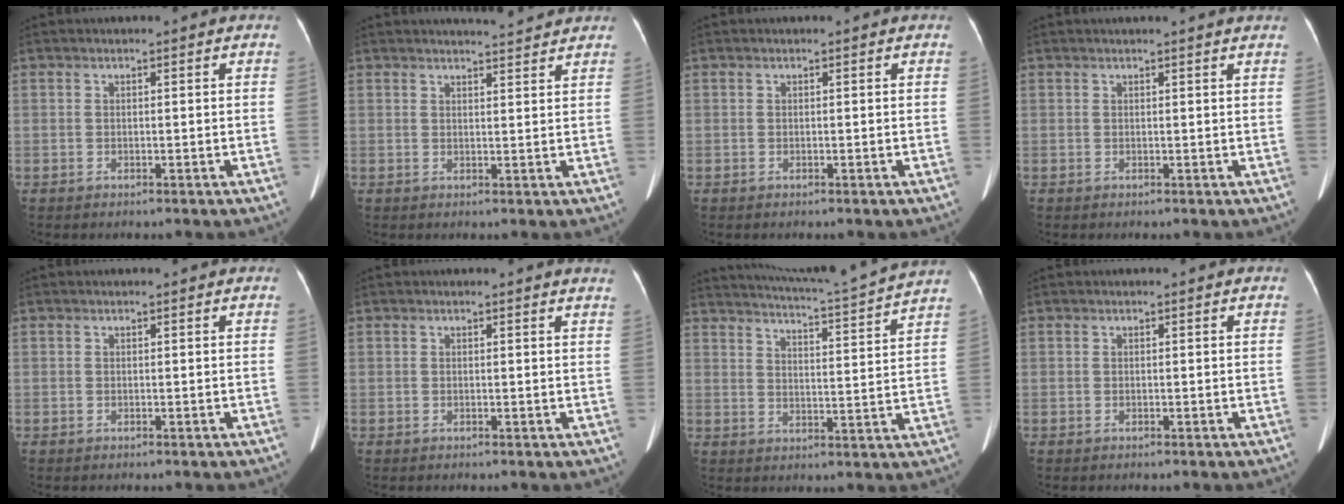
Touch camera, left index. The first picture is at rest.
{"total": 4.6, "force": [4.5, -0.1, 1.0], "torque": [-0.021, 0.006, 0.057]}
{"total": 0.0}
{"total": 4.1, "force": [3.7, -0.5, 1.6], "torque": [-0.019, 0.016, 0.037]}
{"total": 0.0}
{"total": 2.2, "force": [2.1, -0.2, 0.6], "torque": [-0.015, -0.008, 0.010]}
{"total": 15.0, "force": [14.2, -2.4, 4.3], "torque": [-0.087, -0.042, 0.190]}
{"total": 0.0}